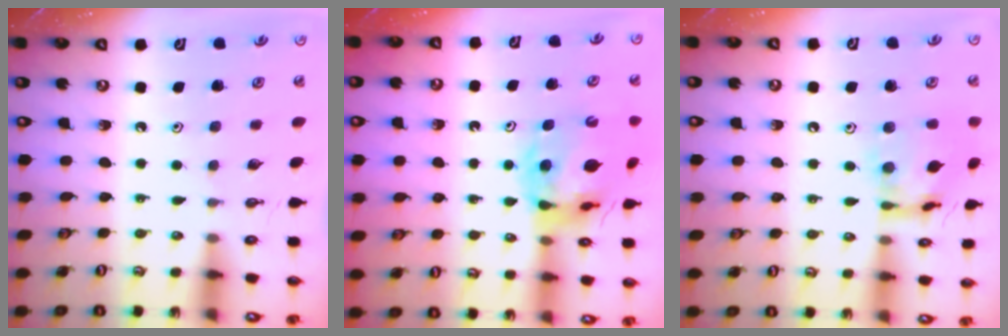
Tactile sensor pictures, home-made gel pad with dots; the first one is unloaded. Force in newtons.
{"total": 14.7, "press": 14.6, "slide": 1.6}
{"total": 12.8, "press": 12.8, "slide": 0.9}